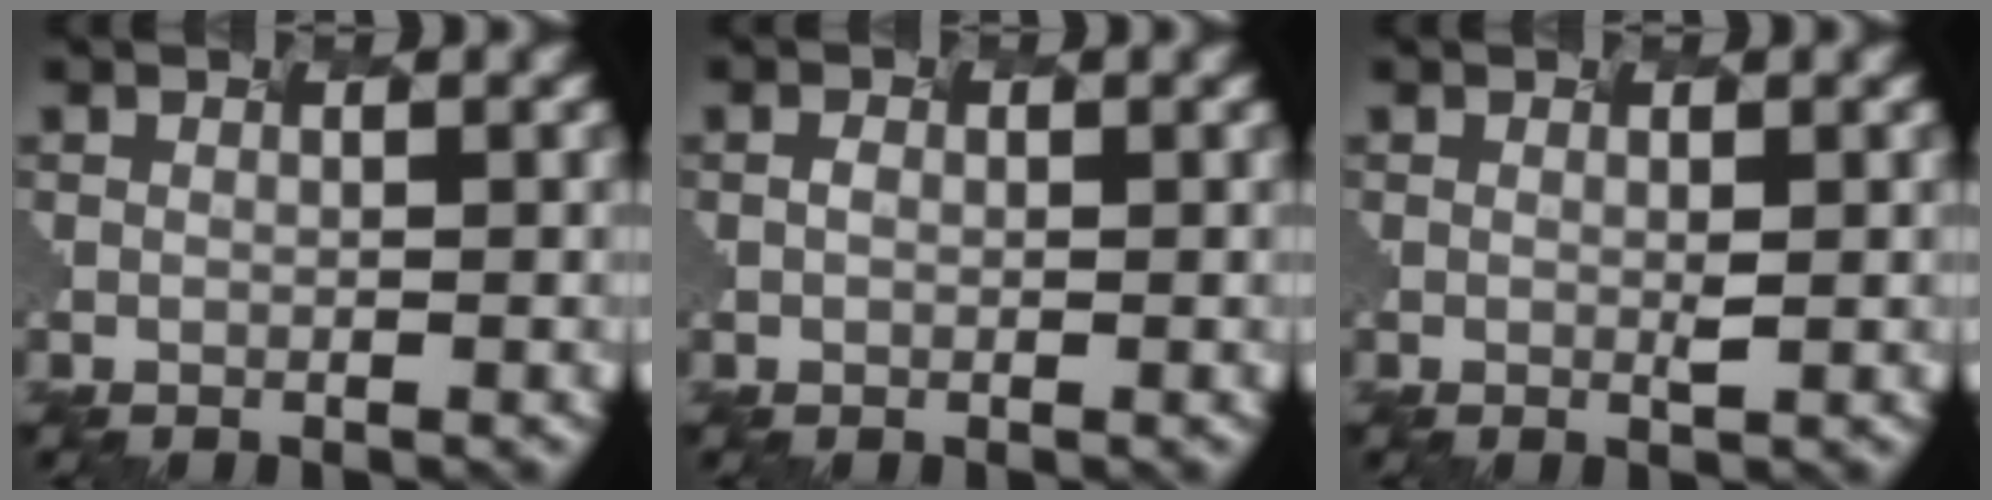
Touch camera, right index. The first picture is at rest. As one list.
[{"total": 1.4, "force": [-0.8, -0.9, -0.8], "torque": [-0.013, -0.008, 0.011]}, {"total": 0.8, "force": [-0.3, -0.8, -0.1], "torque": [-0.022, -0.011, 0.017]}]